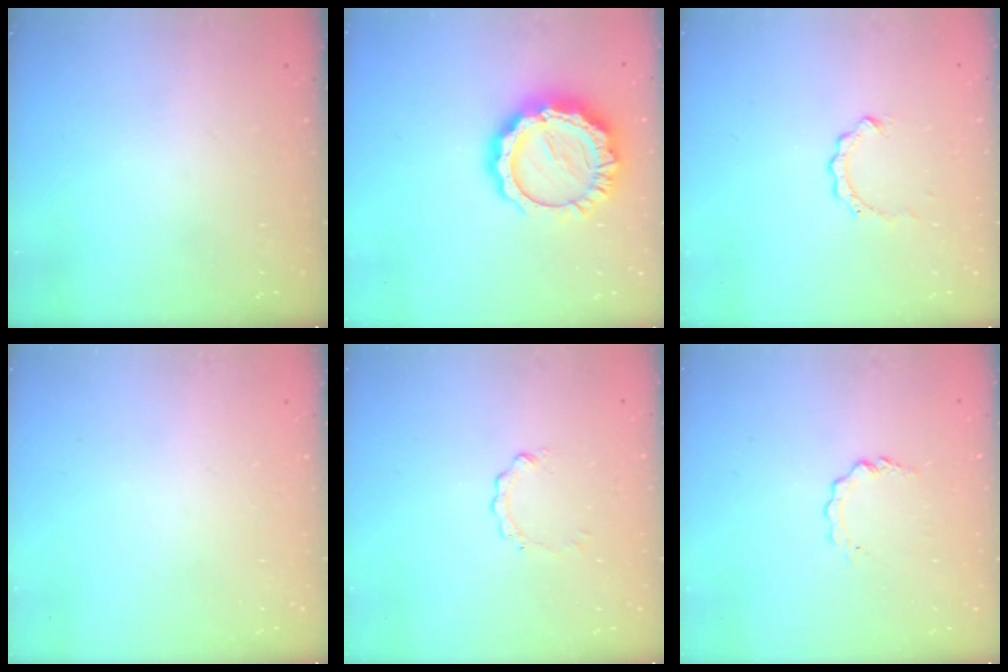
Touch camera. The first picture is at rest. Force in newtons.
{"total": 15.3, "press": 15.2, "slide": 1.2}
{"total": 2.7, "press": 2.7, "slide": 0.3}
{"total": 0.0}
{"total": 0.7, "press": 0.7, "slide": 0.1}
{"total": 3.3, "press": 3.3, "slide": 0.3}